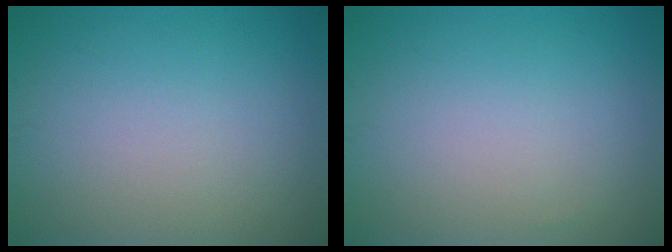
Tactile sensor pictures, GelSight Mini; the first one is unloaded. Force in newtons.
{"total": 0.0}